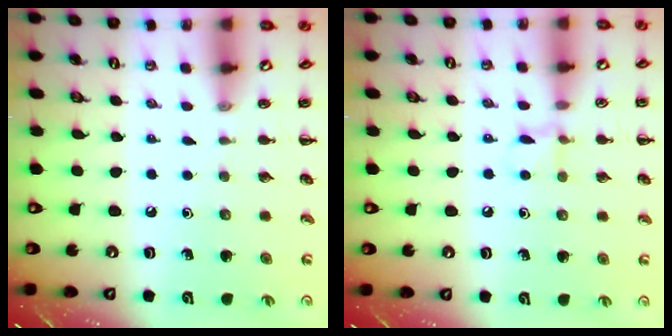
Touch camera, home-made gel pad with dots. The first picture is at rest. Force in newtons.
{"total": 6.1, "press": 5.8, "slide": 1.9}